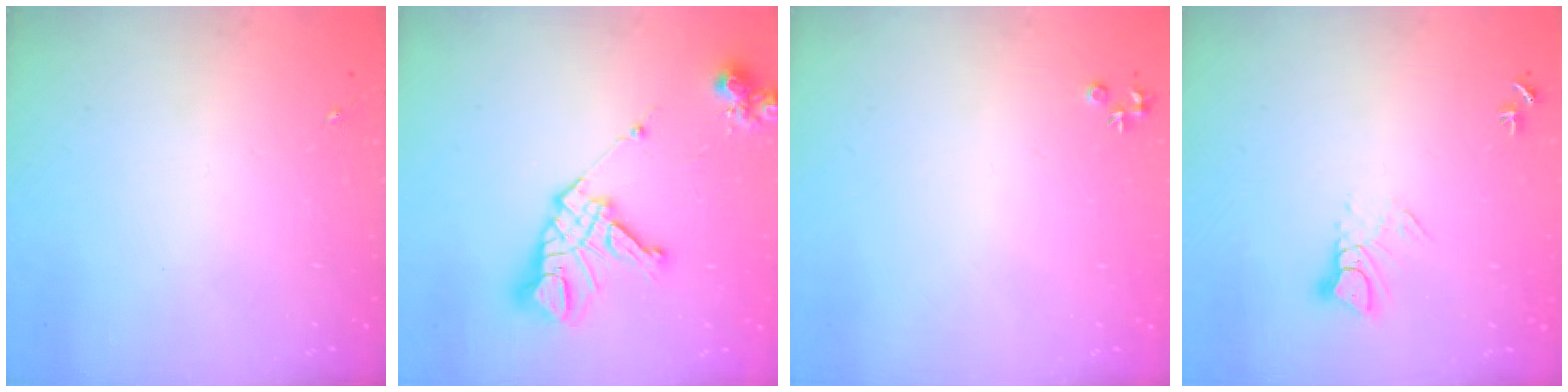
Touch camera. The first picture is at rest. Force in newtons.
{"total": 16.3, "press": 16.2, "slide": 1.8}
{"total": 4.0, "press": 4.0, "slide": 0.6}
{"total": 5.5, "press": 5.5, "slide": 0.4}